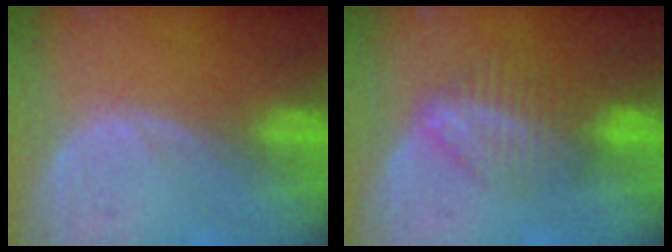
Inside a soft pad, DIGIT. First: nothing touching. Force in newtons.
{"total": 6.9, "press": 6.0, "slide": 3.5}